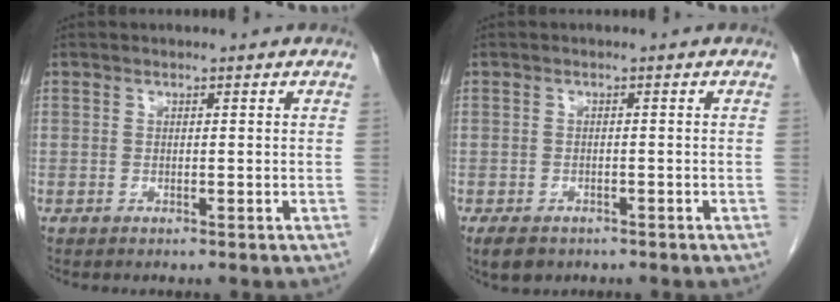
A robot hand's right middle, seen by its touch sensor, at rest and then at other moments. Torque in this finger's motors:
{"motor_torque": [0.02, 0.01, 0.00, 0.00]}